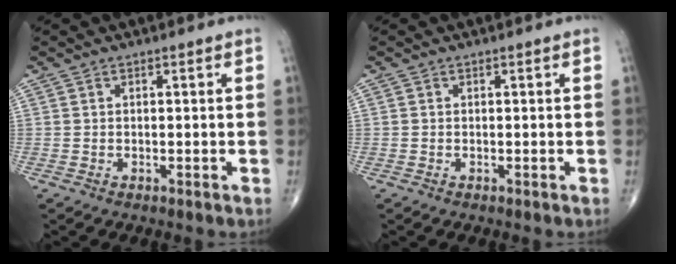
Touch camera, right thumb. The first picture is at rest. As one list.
[{"total": 0.0}]